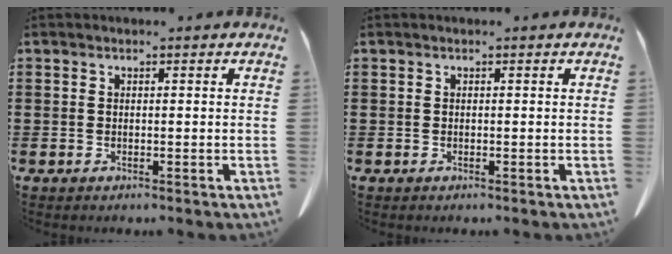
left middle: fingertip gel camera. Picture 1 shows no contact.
{"total": 0.0}